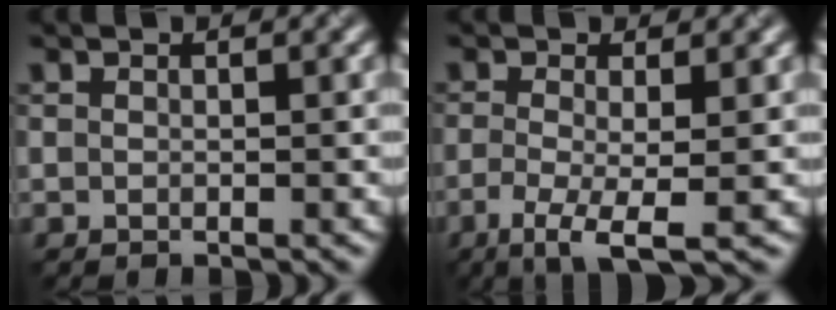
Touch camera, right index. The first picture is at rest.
{"total": 4.2, "force": [-1.4, 0.9, 3.9], "torque": [-0.078, -0.011, -0.029]}